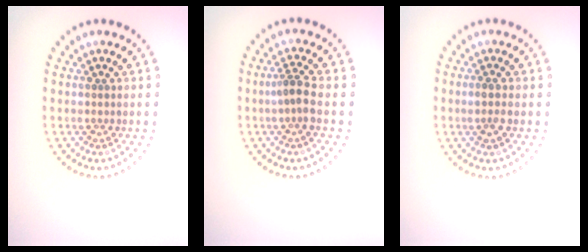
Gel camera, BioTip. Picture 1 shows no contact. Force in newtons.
{"total": 2.2, "press": 1.7, "slide": 1.4}
{"total": 1.4, "press": 1.3, "slide": 0.6}